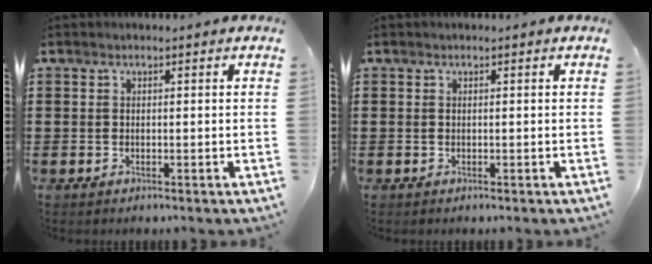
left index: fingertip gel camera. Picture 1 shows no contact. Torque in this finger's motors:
{"motor_torque": [0.00, 0.00, 0.00, 0.00]}